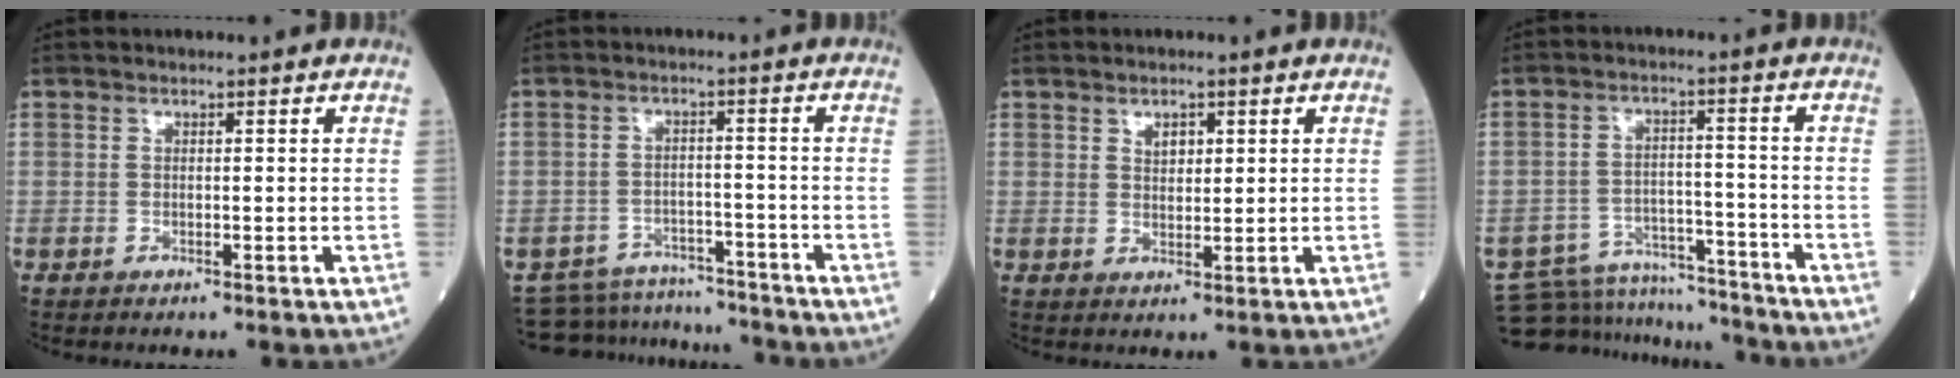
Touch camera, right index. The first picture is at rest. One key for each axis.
{"total": 10.4, "fx": -9.9, "fy": 3.1, "fz": 0.0, "tx": 0.003, "ty": 0.025, "tz": -0.140}
{"total": 2.2, "fx": 1.1, "fy": 1.3, "fz": 1.5, "tx": -0.023, "ty": 0.001, "tz": 0.020}
{"total": 13.0, "fx": -12.6, "fy": 3.0, "fz": 0.6, "tx": -0.009, "ty": 0.026, "tz": -0.190}